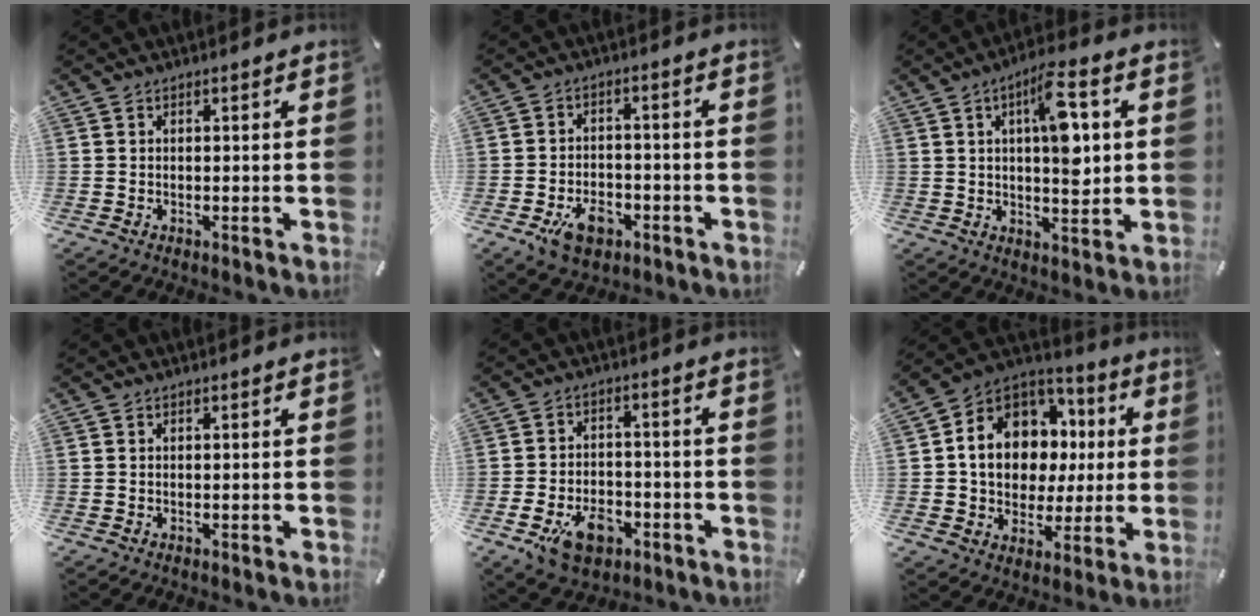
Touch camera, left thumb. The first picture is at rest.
{"total": 8.0, "force": [-3.5, 5.5, 4.7], "torque": [-0.078, 0.011, -0.064]}
{"total": 11.6, "force": [2.9, 4.6, 10.3], "torque": [-0.144, -0.008, 0.044]}
{"total": 0.0}
{"total": 10.1, "force": [-4.6, 6.7, 6.0], "torque": [-0.102, 0.015, -0.080]}
{"total": 13.3, "force": [2.5, 11.3, 6.7], "torque": [-0.137, -0.030, 0.049]}